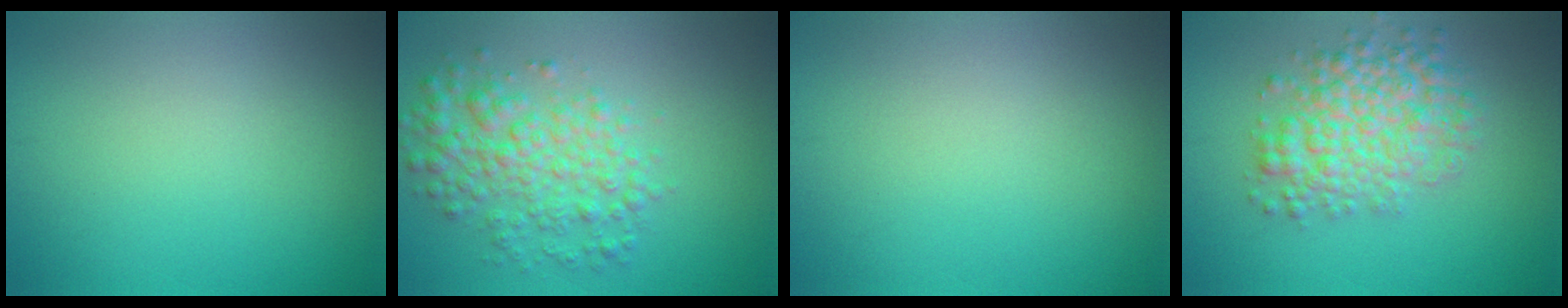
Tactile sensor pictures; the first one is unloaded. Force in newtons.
{"total": 4.6, "press": 4.6, "slide": 0.0}
{"total": 0.0}
{"total": 5.5, "press": 5.5, "slide": 0.1}